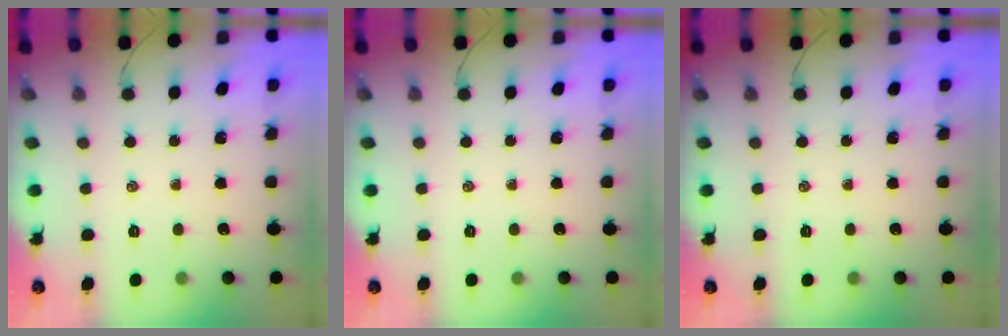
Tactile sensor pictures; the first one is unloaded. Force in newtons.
{"total": 0.0}
{"total": 0.0}